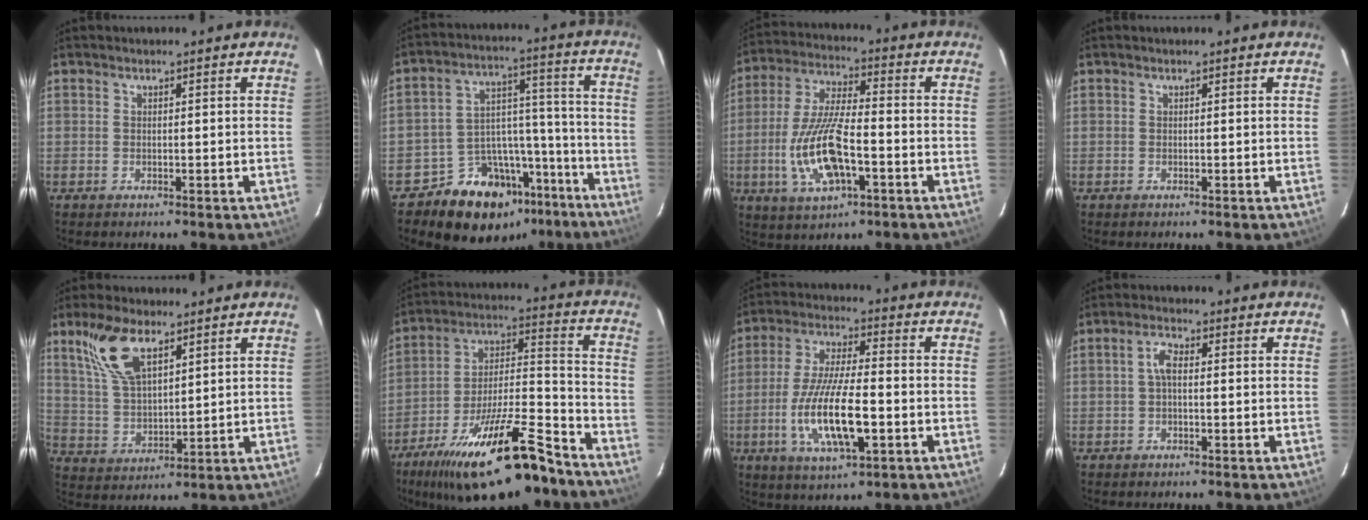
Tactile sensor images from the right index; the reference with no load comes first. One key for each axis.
{"total": 16.6, "fx": -12.3, "fy": 10.3, "fz": 4.3, "tx": -0.077, "ty": 0.074, "tz": -0.166}
{"total": 14.3, "fx": -4.4, "fy": 5.1, "fz": 12.7, "tx": -0.269, "ty": -0.004, "tz": -0.077}
{"total": 0.0}
{"total": 10.9, "fx": 6.5, "fy": 4.7, "fz": 7.3, "tx": -0.147, "ty": 0.014, "tz": 0.139}
{"total": 24.0, "fx": -17.7, "fy": 5.8, "fz": 15.2, "tx": -0.270, "ty": -0.016, "tz": -0.278}
{"total": 14.5, "fx": -4.2, "fy": 3.8, "fz": 13.4, "tx": -0.272, "ty": -0.011, "tz": -0.075}
{"total": 2.7, "fx": -0.1, "fy": 1.2, "fz": 2.4, "tx": -0.050, "ty": 0.010, "tz": -0.001}